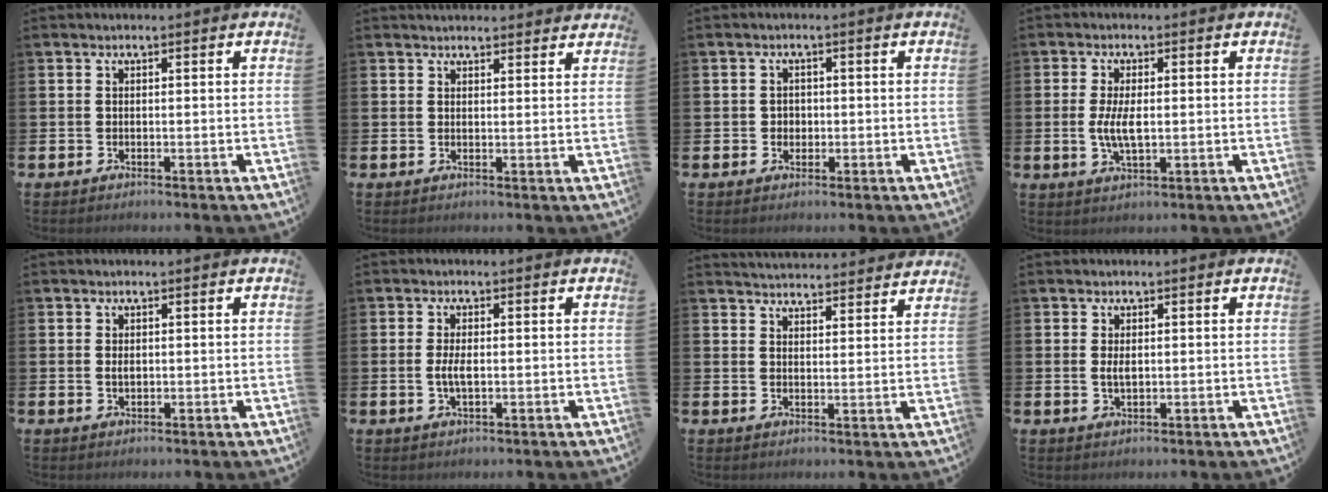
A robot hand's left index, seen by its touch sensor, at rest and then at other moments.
{"total": 2.4, "force": [2.4, 0.5, 0.0], "torque": [0.007, -0.013, 0.042]}
{"total": 1.5, "force": [0.1, 1.5, 0.4], "torque": [0.004, 0.004, -0.003]}
{"total": 4.4, "force": [0.1, 1.8, 4.0], "torque": [-0.076, 0.000, -0.004]}
{"total": 0.9, "force": [0.1, 0.6, 0.7], "torque": [0.000, -0.001, -0.002]}
{"total": 2.8, "force": [-0.2, 1.1, 2.5], "torque": [-0.041, -0.002, -0.006]}
{"total": 4.4, "force": [4.4, 0.2, -0.2], "torque": [-0.004, -0.030, 0.080]}
{"total": 1.8, "force": [0.3, 0.9, 1.5], "torque": [-0.017, -0.001, 0.000]}